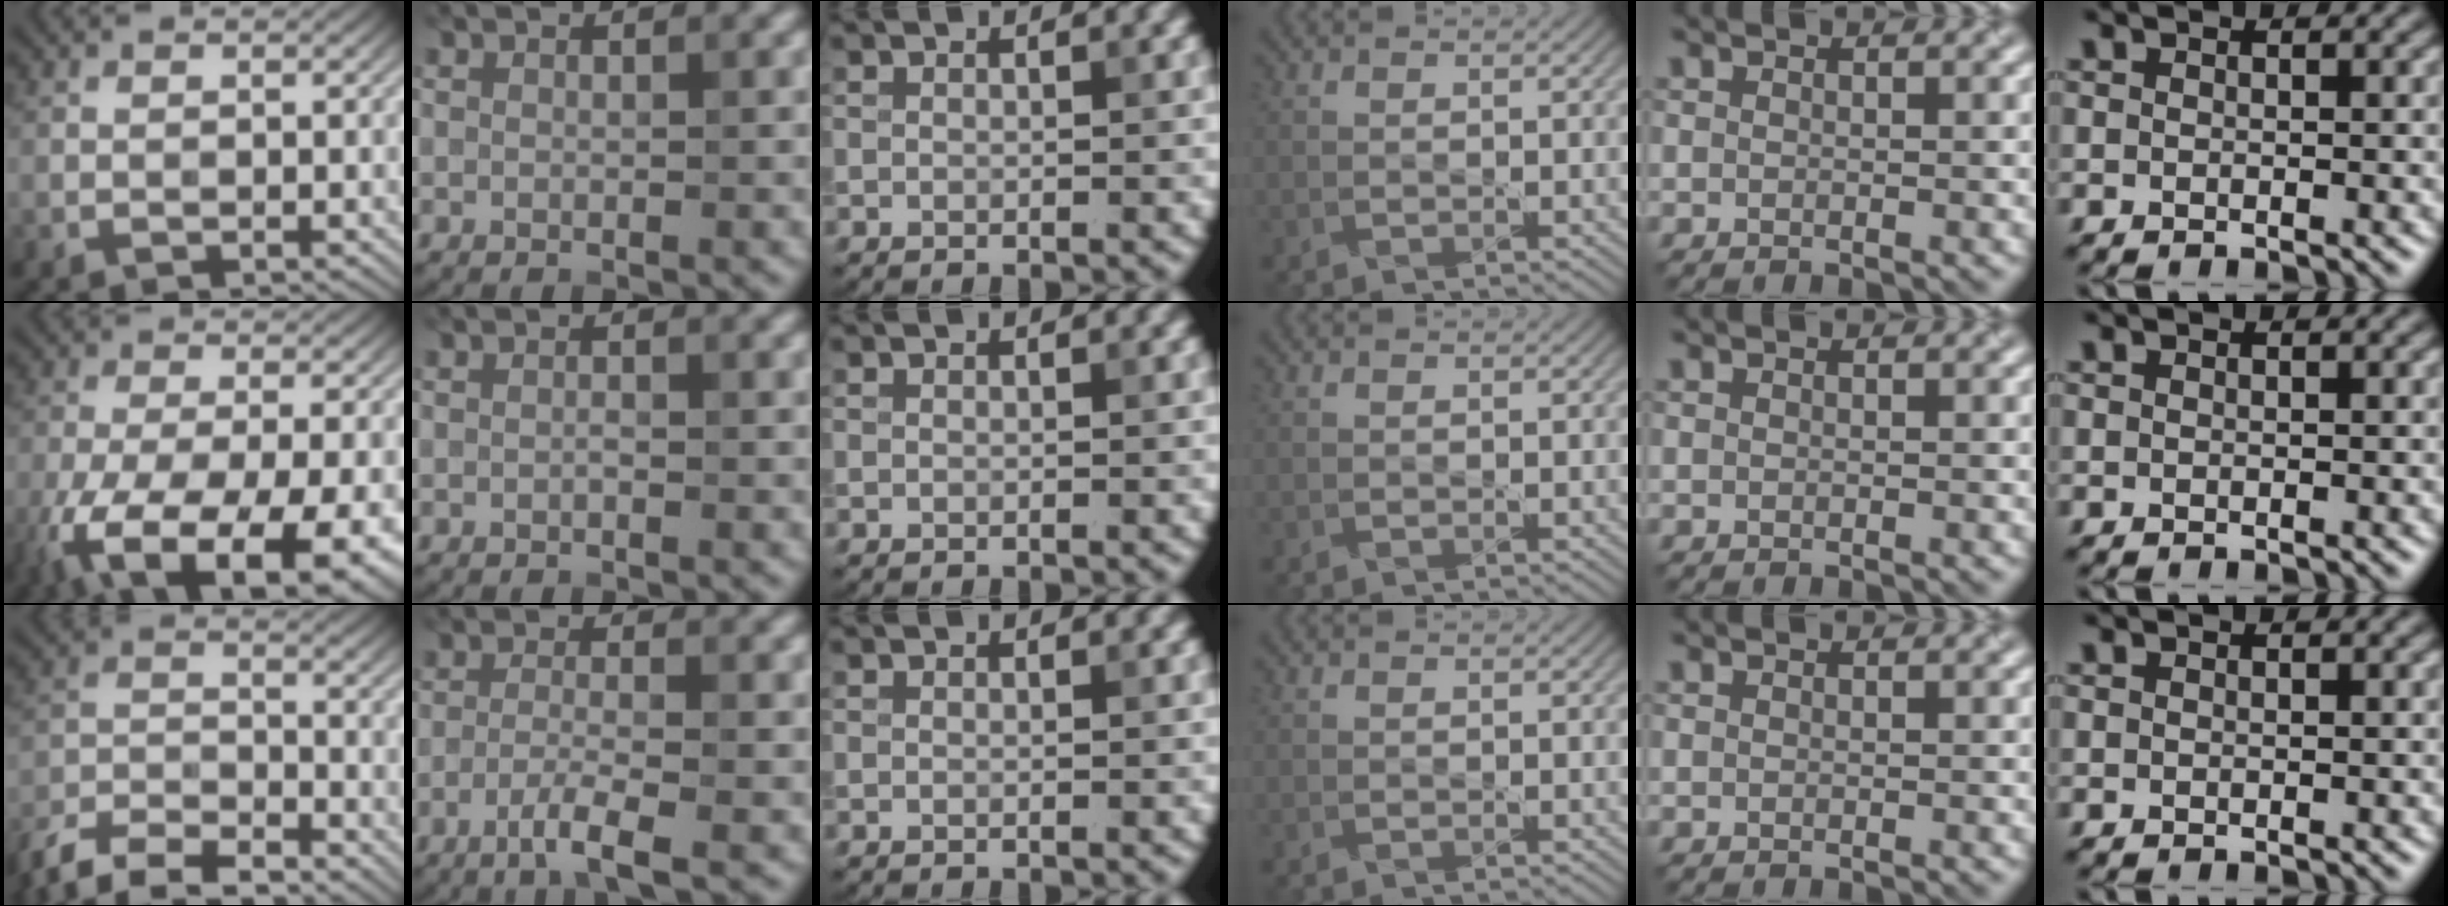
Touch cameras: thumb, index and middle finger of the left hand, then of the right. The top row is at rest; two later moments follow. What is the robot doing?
{"motion": "pour", "object": "bucket"}